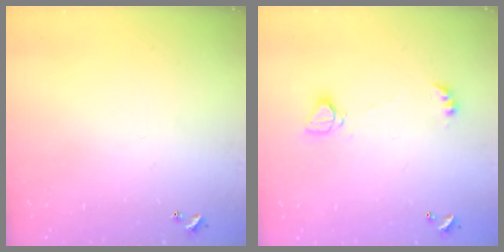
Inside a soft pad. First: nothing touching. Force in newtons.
{"total": 4.9, "press": 4.9, "slide": 0.2}